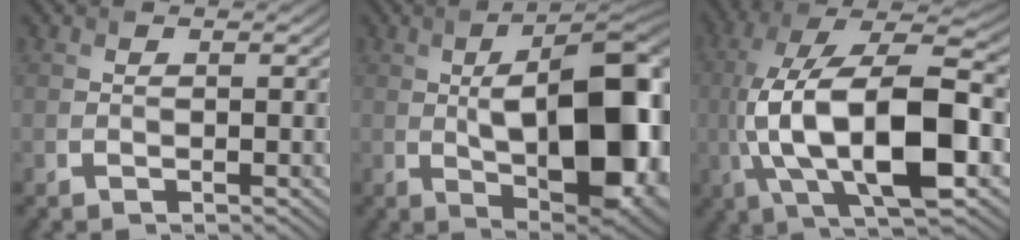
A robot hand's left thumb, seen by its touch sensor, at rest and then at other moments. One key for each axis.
{"total": 17.0, "fx": -0.4, "fy": 7.4, "fz": 15.3, "tx": -0.209, "ty": 0.003, "tz": -0.013}
{"total": 16.3, "fx": -2.4, "fy": 7.1, "fz": 14.5, "tx": -0.286, "ty": 0.016, "tz": -0.048}